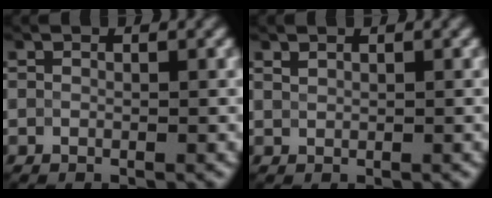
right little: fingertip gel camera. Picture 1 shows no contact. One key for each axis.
{"total": 0.5, "fx": 0.5, "fy": 0.0, "fz": -0.1, "tx": -0.002, "ty": 0.003, "tz": 0.013}